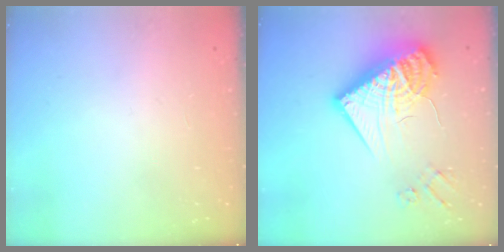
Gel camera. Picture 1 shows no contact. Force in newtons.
{"total": 21.0, "press": 20.9, "slide": 2.0}